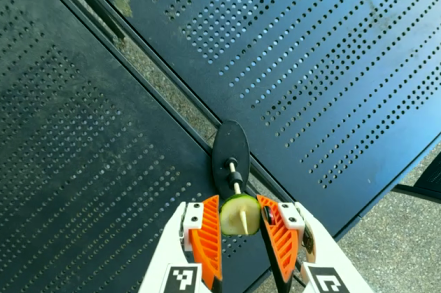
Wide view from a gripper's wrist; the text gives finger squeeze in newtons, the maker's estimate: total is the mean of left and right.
{"total": 7.9, "left": 7.4, "right": 8.5}